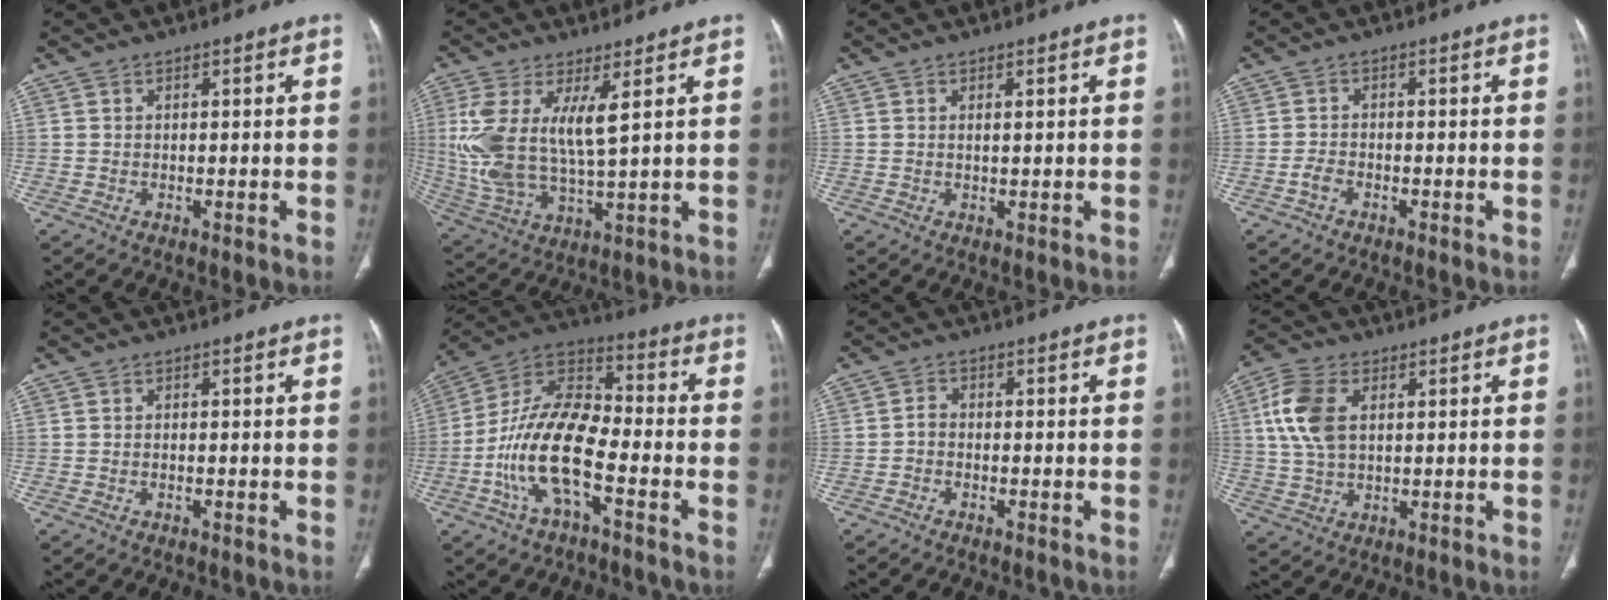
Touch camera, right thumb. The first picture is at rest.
{"total": 13.6, "force": [3.9, 4.9, 12.0], "torque": [-0.272, -0.022, 0.085]}
{"total": 0.8, "force": [0.3, 0.2, 0.7], "torque": [-0.014, -0.001, 0.005]}
{"total": 1.9, "force": [-1.2, 1.0, 1.1], "torque": [-0.025, 0.009, -0.025]}
{"total": 0.0}
{"total": 16.6, "force": [-5.4, 7.2, 13.9], "torque": [-0.259, 0.050, -0.106]}
{"total": 1.6, "force": [-0.9, 1.0, 0.9], "torque": [-0.015, 0.010, -0.023]}
{"total": 9.8, "force": [2.3, 5.9, 7.5], "torque": [-0.163, 0.008, 0.046]}